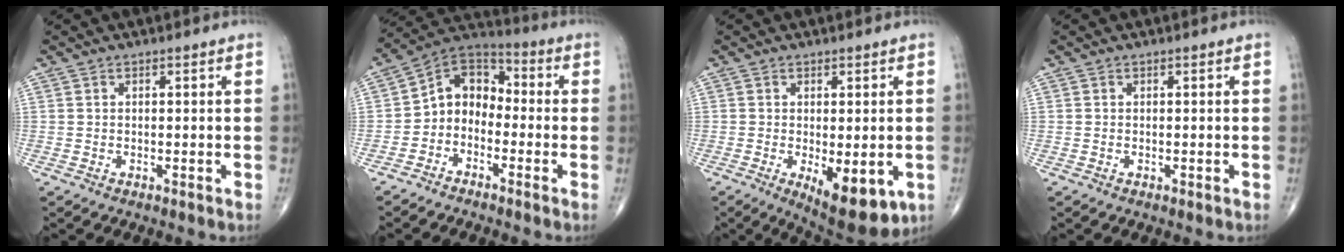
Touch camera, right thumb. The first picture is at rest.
{"total": 9.2, "force": [-2.3, 7.1, 5.3], "torque": [-0.060, 0.053, -0.063]}
{"total": 10.7, "force": [-3.2, 4.4, 9.2], "torque": [-0.120, -0.021, -0.037]}
{"total": 0.0}